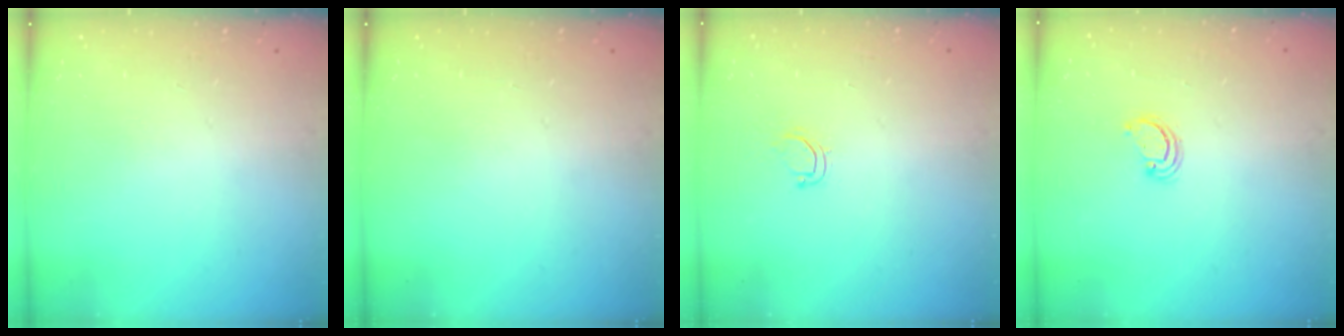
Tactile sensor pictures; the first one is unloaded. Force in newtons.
{"total": 0.0}
{"total": 4.6, "press": 4.6, "slide": 0.4}
{"total": 2.3, "press": 2.3, "slide": 0.2}